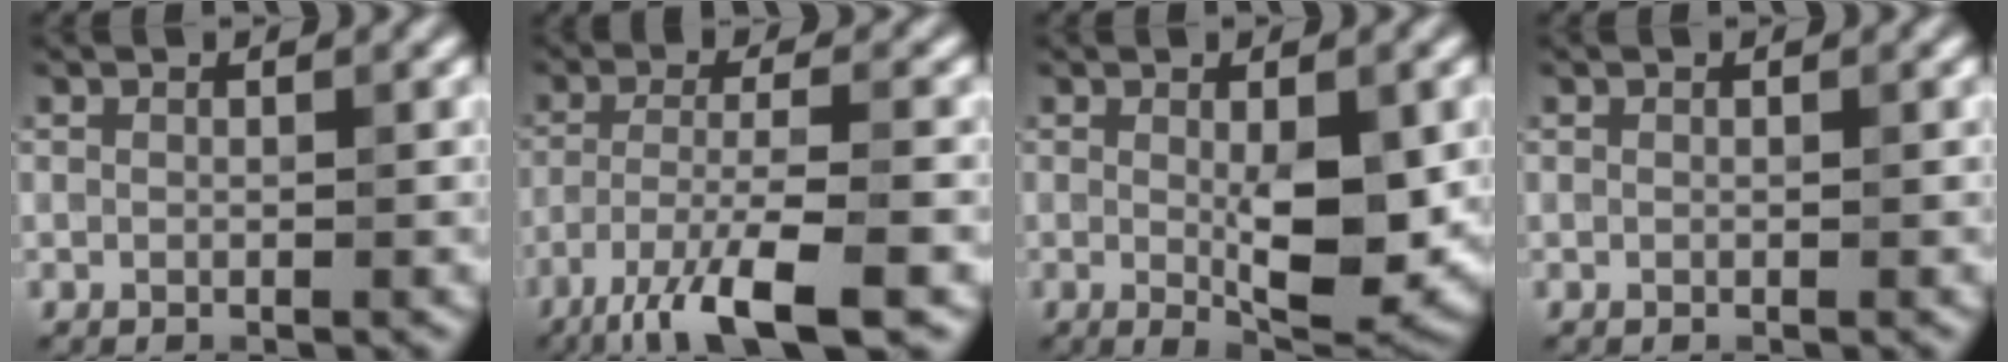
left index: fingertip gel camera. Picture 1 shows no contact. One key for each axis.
{"total": 8.0, "fx": -5.1, "fy": 1.4, "fz": 6.1, "tx": -0.099, "ty": -0.002, "tz": -0.095}
{"total": 6.3, "fx": -0.2, "fy": 1.7, "fz": 6.0, "tx": -0.096, "ty": -0.012, "tz": 0.002}
{"total": 0.0}